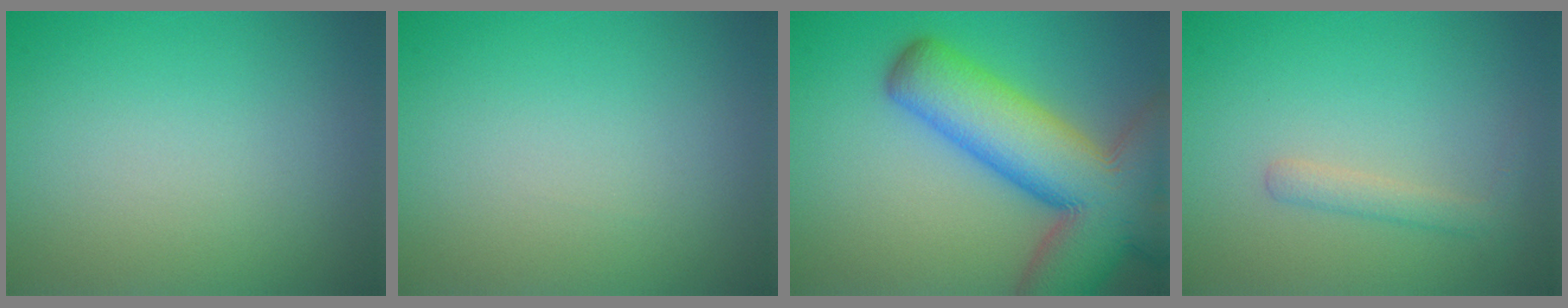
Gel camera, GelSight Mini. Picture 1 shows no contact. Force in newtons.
{"total": 0.0}
{"total": 13.4, "press": 13.3, "slide": 0.7}
{"total": 1.6, "press": 1.6, "slide": 0.1}